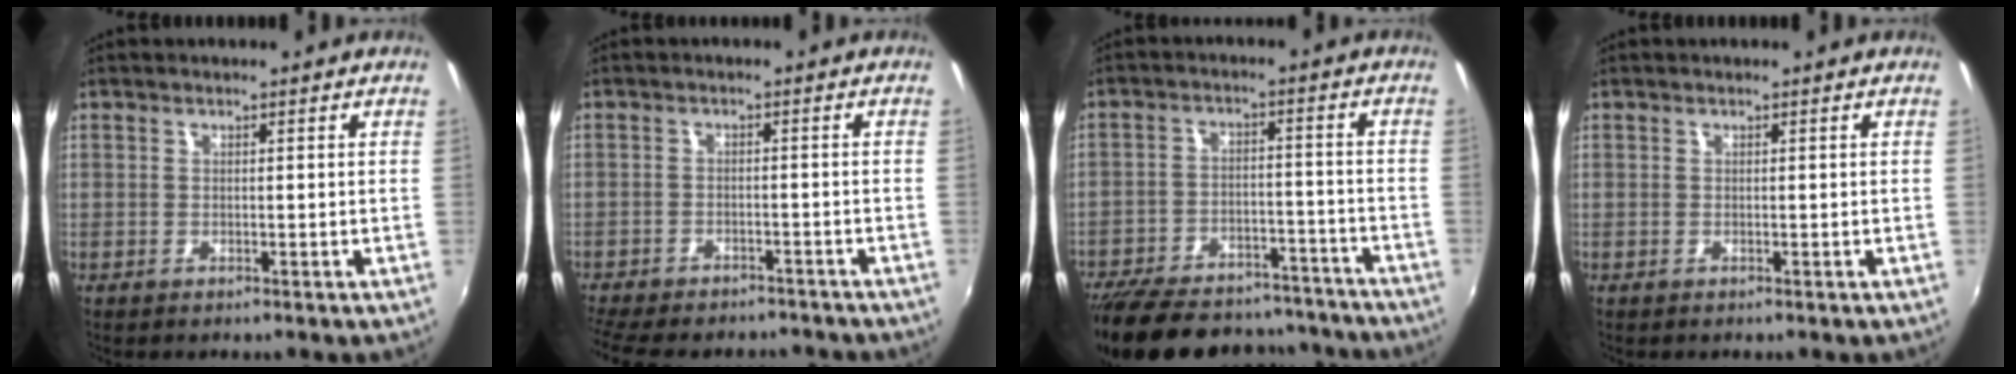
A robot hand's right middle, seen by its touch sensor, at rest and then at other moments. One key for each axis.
{"total": 14.5, "fx": -12.3, "fy": 4.9, "fz": 5.8, "tx": -0.140, "ty": -0.019, "tz": -0.176}
{"total": 26.4, "fx": -22.5, "fy": 9.5, "fz": 10.1, "tx": -0.215, "ty": 0.014, "tz": -0.300}
{"total": 0.0}